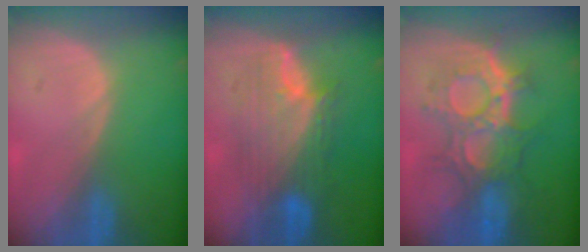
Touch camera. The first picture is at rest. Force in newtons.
{"total": 8.2, "press": 8.2, "slide": 0.2}
{"total": 9.4, "press": 9.4, "slide": 1.1}